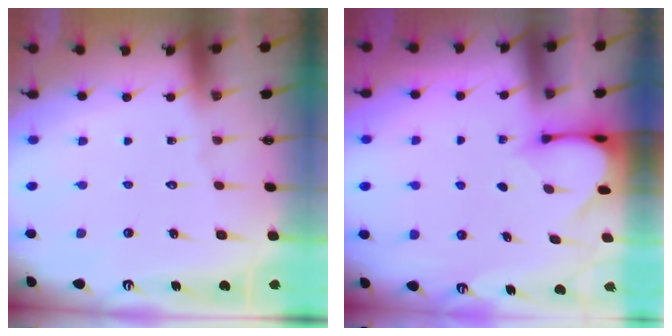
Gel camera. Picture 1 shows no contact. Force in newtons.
{"total": 3.3, "press": 3.3, "slide": 0.3}